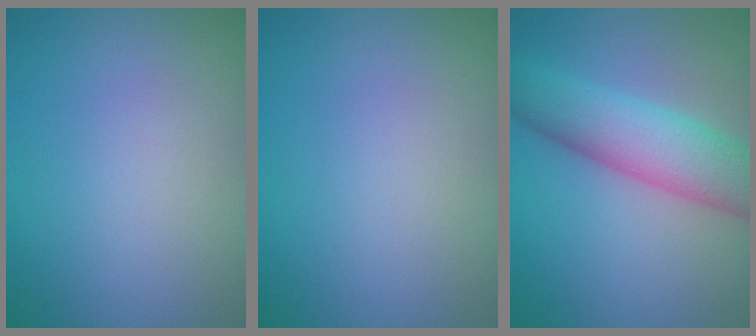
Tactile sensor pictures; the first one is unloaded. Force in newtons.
{"total": 0.0}
{"total": 6.9, "press": 6.9, "slide": 0.1}